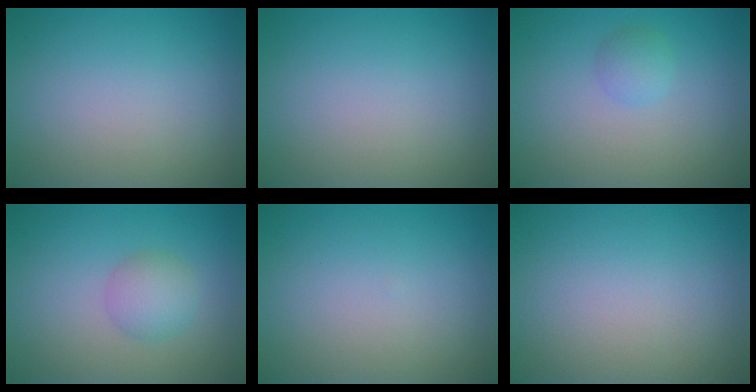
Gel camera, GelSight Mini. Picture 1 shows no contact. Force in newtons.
{"total": 0.0}
{"total": 1.3, "press": 1.3, "slide": 0.0}
{"total": 2.5, "press": 2.4, "slide": 0.2}
{"total": 0.0}
{"total": 0.0}